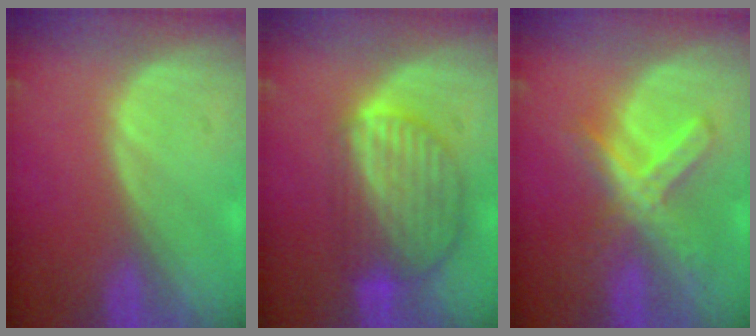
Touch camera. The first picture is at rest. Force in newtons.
{"total": 8.7, "press": 7.7, "slide": 4.1}
{"total": 7.3, "press": 6.3, "slide": 3.7}